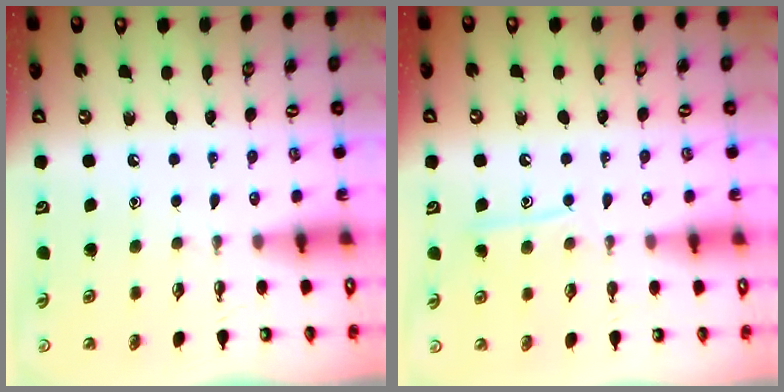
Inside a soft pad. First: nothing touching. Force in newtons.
{"total": 9.1, "press": 9.1, "slide": 0.7}